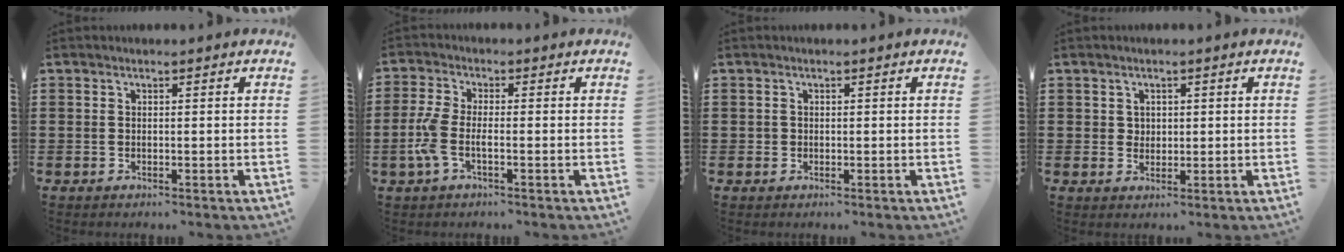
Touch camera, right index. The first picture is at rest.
{"total": 4.2, "force": [-1.5, 1.4, 3.7], "torque": [-0.092, -0.006, -0.034]}
{"total": 0.6, "force": [0.0, 0.6, 0.1], "torque": [-0.003, 0.005, -0.002]}
{"total": 1.6, "force": [0.7, 1.4, 0.3], "torque": [-0.011, 0.008, 0.012]}